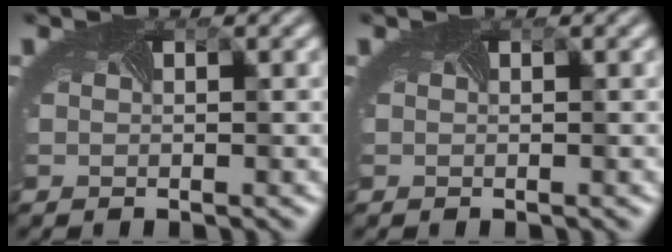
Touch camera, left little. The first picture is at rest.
{"total": 0.0}